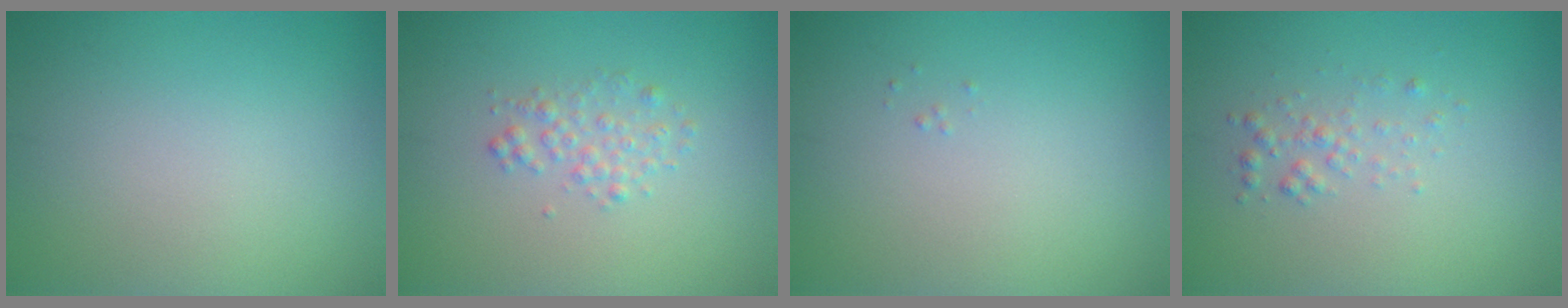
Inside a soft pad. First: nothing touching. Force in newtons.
{"total": 1.5, "press": 1.5, "slide": 0.0}
{"total": 0.0}
{"total": 1.3, "press": 1.3, "slide": 0.1}